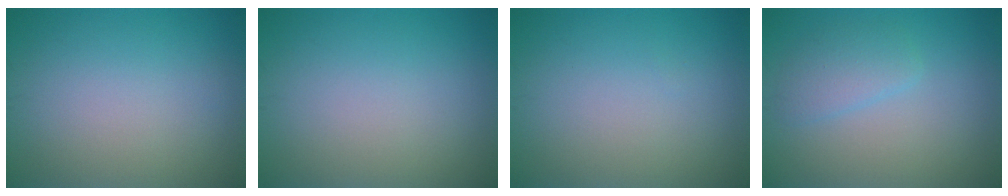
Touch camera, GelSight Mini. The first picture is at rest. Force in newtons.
{"total": 0.0}
{"total": 0.0}
{"total": 2.1, "press": 2.1, "slide": 0.2}